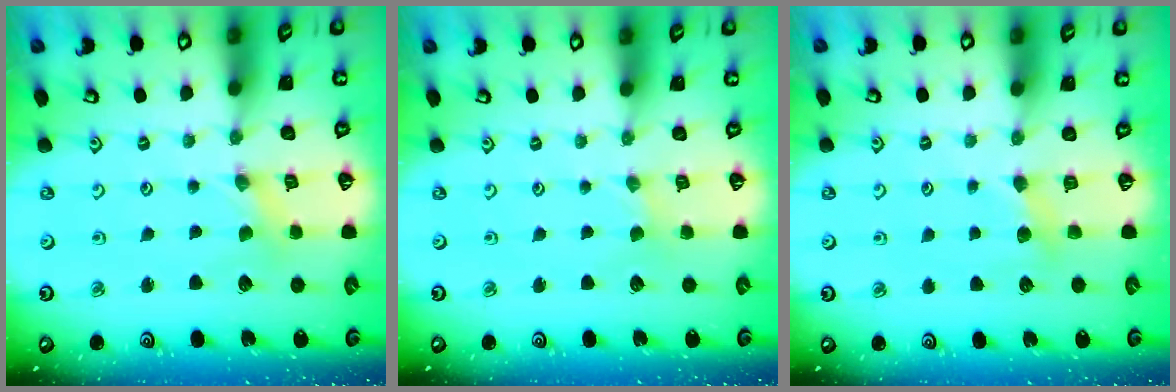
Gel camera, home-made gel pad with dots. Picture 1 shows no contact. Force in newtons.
{"total": 0.0}
{"total": 3.5, "press": 3.5, "slide": 0.4}